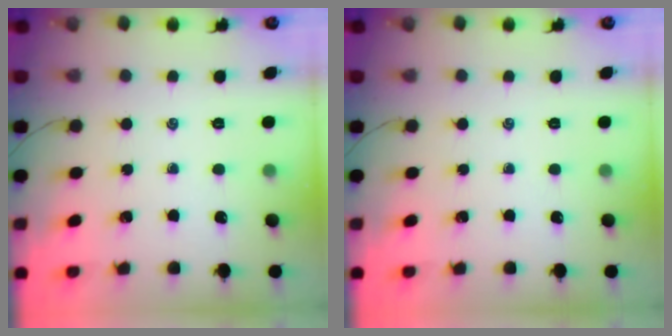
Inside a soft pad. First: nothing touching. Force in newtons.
{"total": 0.0}